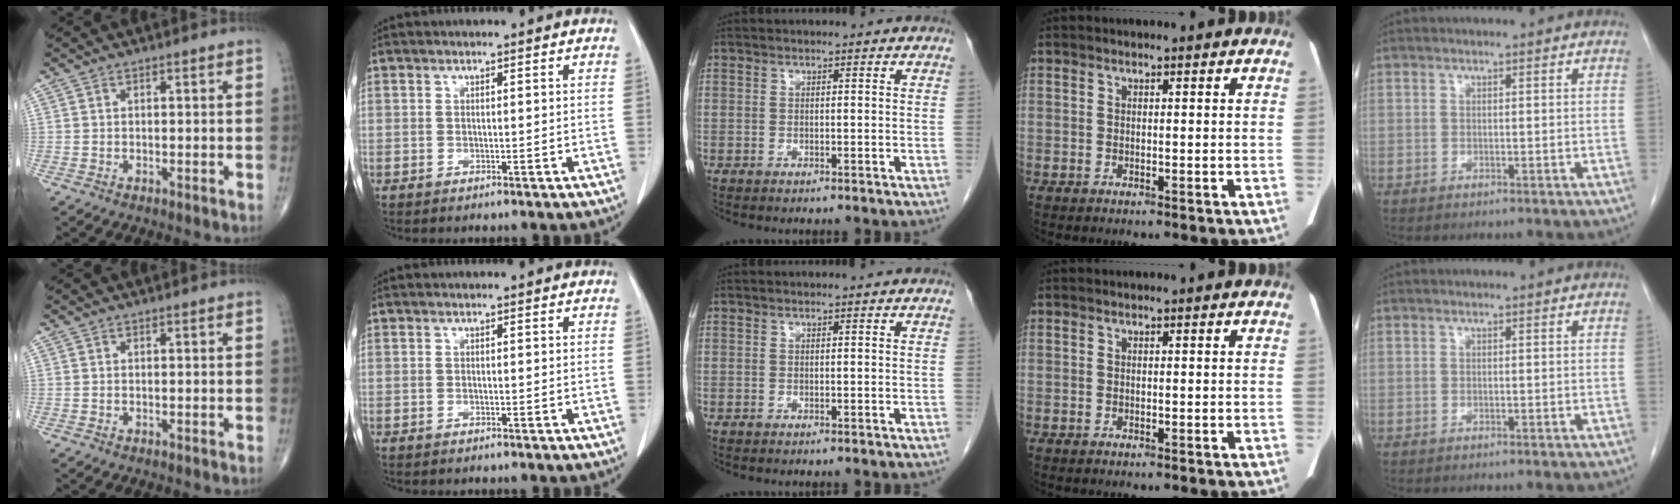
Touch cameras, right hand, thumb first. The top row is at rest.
{}